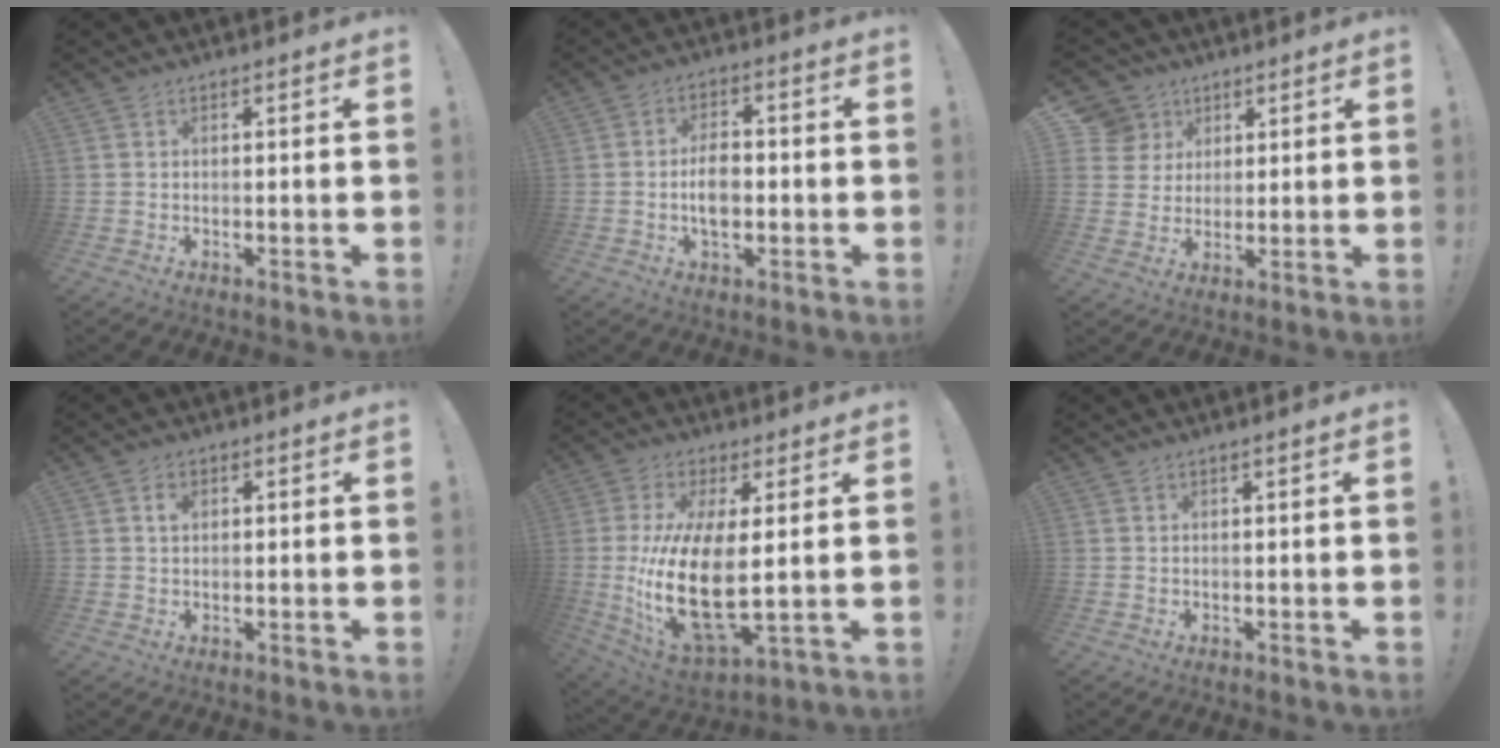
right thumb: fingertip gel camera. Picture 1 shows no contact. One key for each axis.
{"total": 7.3, "fx": -1.4, "fy": 4.4, "fz": 5.6, "tx": -0.094, "ty": 0.000, "tz": -0.030}
{"total": 8.8, "fx": 3.7, "fy": 7.8, "fz": 1.8, "tx": -0.024, "ty": -0.021, "tz": 0.078}
{"total": 2.2, "fx": 0.8, "fy": 1.4, "fz": 1.4, "tx": -0.008, "ty": -0.004, "tz": 0.009}
{"total": 19.9, "fx": 0.6, "fy": 8.3, "fz": 18.1, "tx": -0.359, "ty": -0.029, "tz": 0.018}
{"total": 0.6, "fx": 0.4, "fy": -0.1, "fz": 0.5, "tx": -0.004, "ty": -0.001, "tz": 0.005}